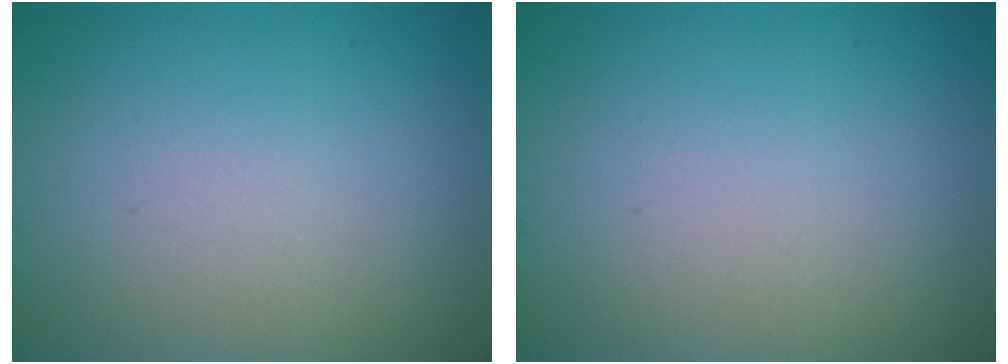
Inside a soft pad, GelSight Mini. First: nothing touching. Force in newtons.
{"total": 0.0}